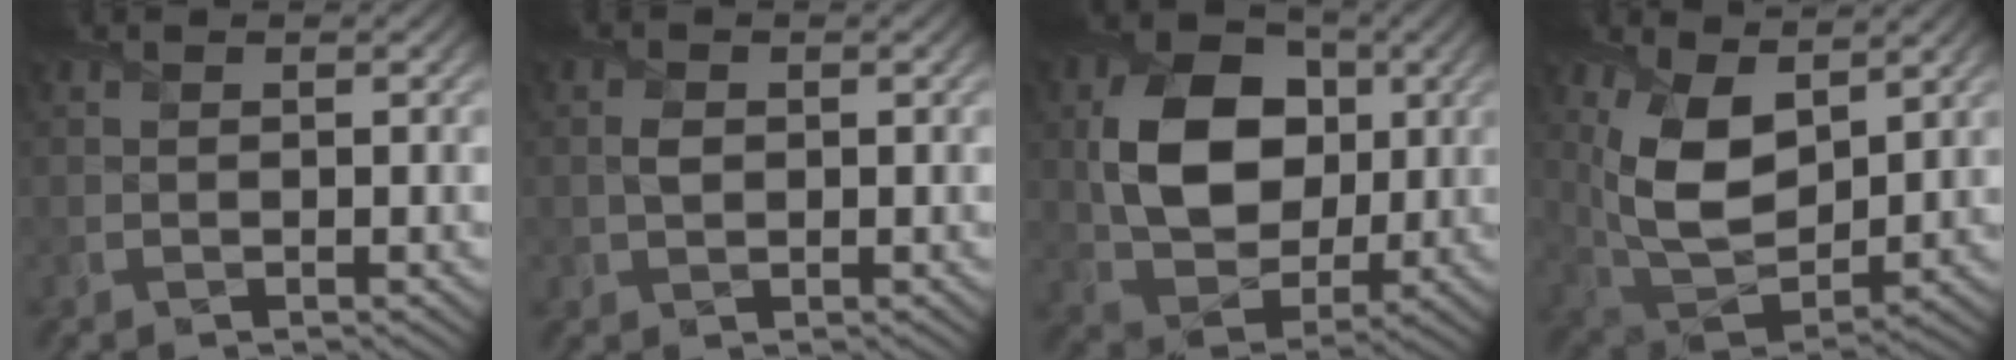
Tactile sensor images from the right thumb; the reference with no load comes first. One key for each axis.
{"total": 1.7, "fx": 0.1, "fy": 1.3, "fz": 1.1, "tx": -0.029, "ty": 0.001, "tz": 0.002}
{"total": 11.8, "fx": 1.8, "fy": 8.8, "fz": 7.7, "tx": -0.161, "ty": -0.001, "tz": 0.035}
{"total": 10.9, "fx": 4.3, "fy": 6.3, "fz": 7.8, "tx": -0.181, "ty": -0.011, "tz": 0.083}